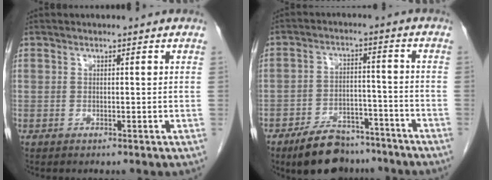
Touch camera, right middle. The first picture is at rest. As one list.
[{"total": 10.3, "force": [-8.4, 4.5, 4.0], "torque": [-0.058, 0.008, -0.135]}]